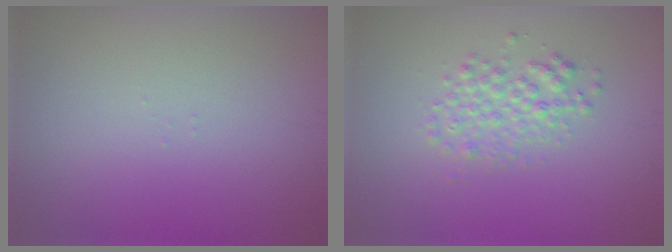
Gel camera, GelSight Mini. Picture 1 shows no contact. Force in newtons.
{"total": 2.6, "press": 2.6, "slide": 0.0}